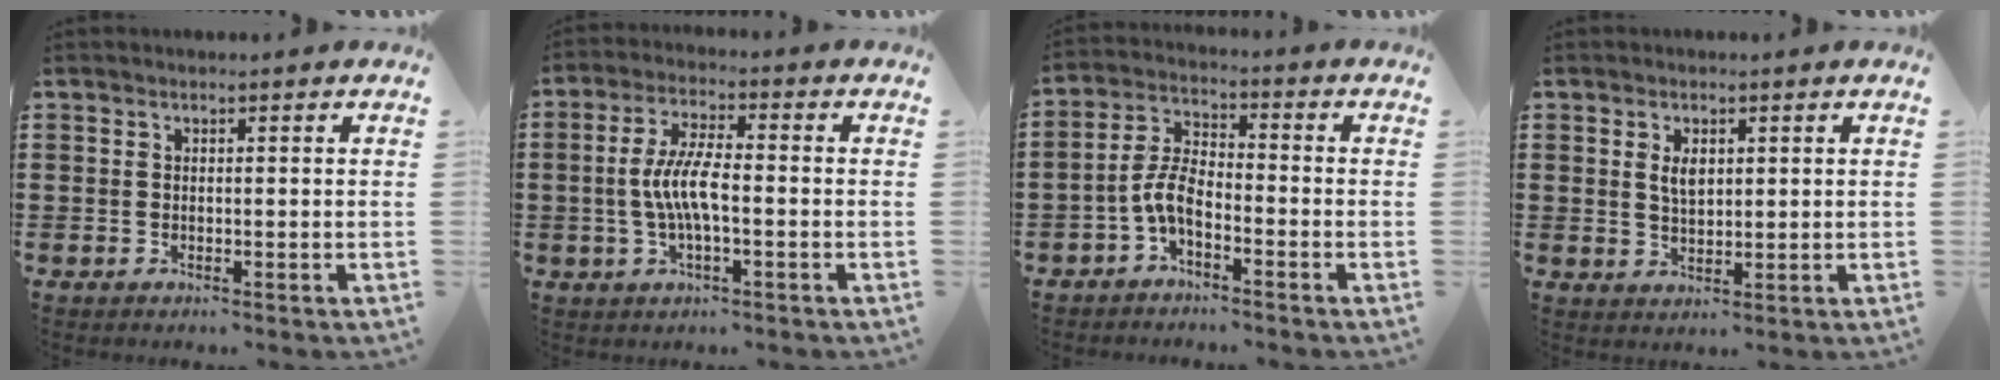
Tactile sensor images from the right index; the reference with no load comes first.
{"total": 6.6, "force": [-1.0, 1.9, 6.3], "torque": [-0.137, -0.002, -0.026]}
{"total": 5.4, "force": [-2.8, 2.0, 4.2], "torque": [-0.100, 0.003, -0.059]}
{"total": 3.0, "force": [1.0, 1.6, 2.3], "torque": [-0.041, 0.005, 0.016]}